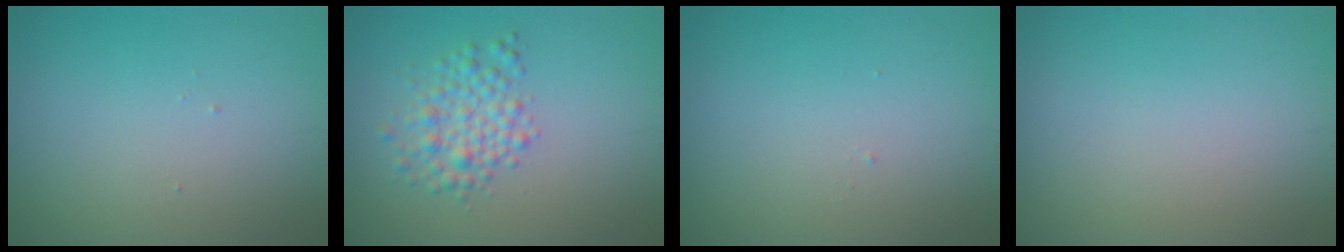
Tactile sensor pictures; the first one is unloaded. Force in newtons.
{"total": 3.1, "press": 3.1, "slide": 0.0}
{"total": 0.0}
{"total": 0.0}